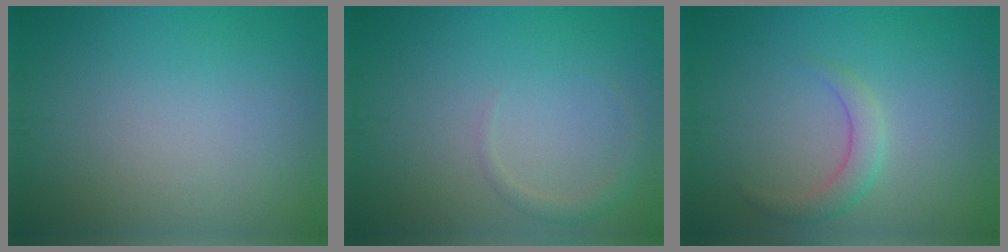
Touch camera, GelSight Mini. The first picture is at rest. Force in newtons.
{"total": 1.3, "press": 1.3, "slide": 0.1}
{"total": 2.2, "press": 2.2, "slide": 0.2}